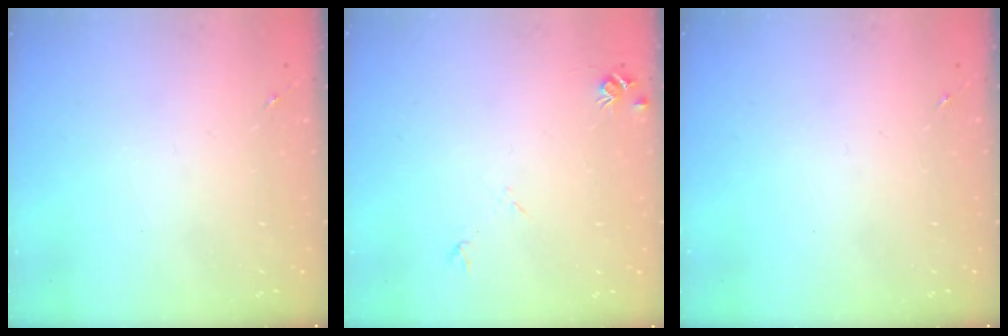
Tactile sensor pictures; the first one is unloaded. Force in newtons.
{"total": 5.5, "press": 5.5, "slide": 0.7}
{"total": 0.0}